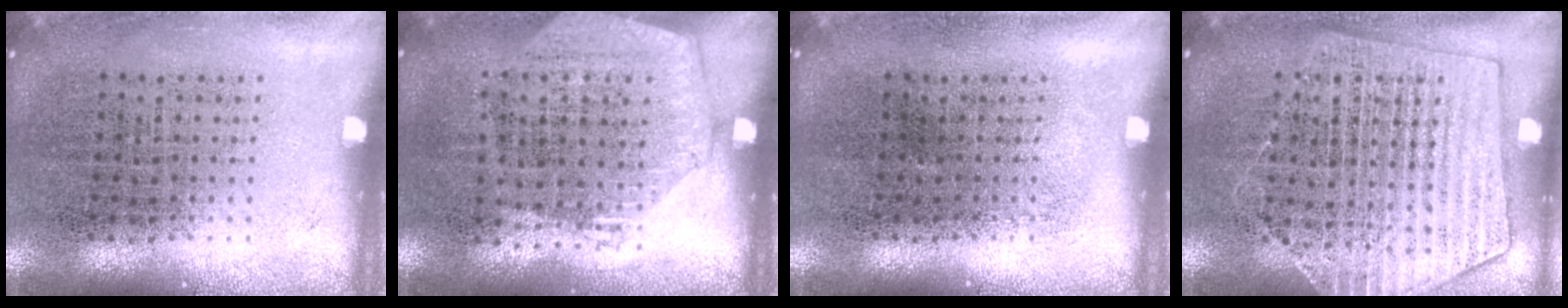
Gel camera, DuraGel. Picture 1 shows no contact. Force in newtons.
{"total": 1.5, "press": 1.3, "slide": 0.7}
{"total": 0.0}
{"total": 1.5, "press": 1.5, "slide": 0.2}